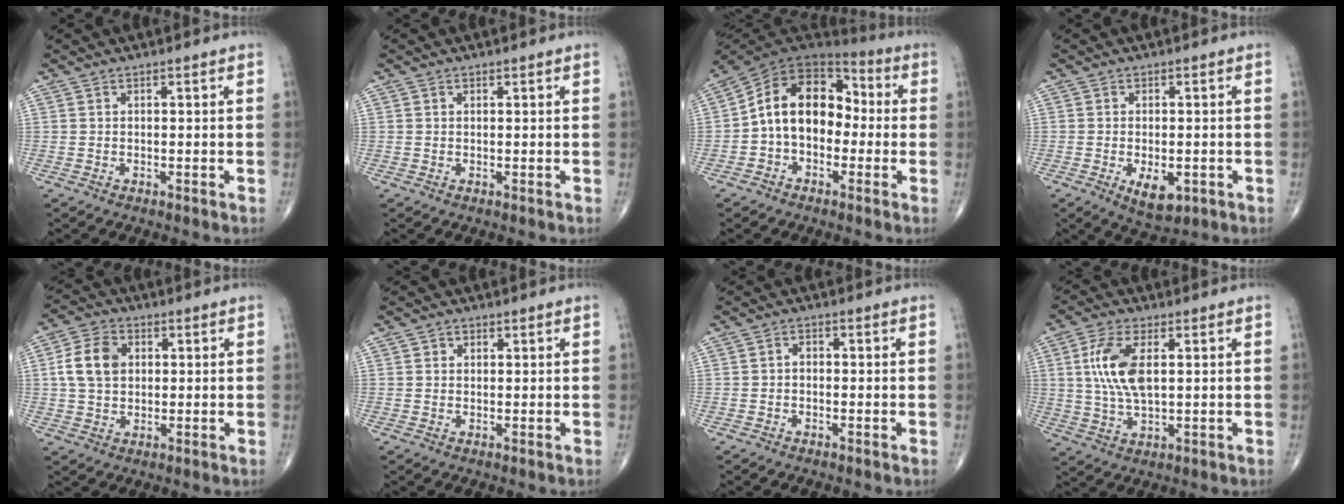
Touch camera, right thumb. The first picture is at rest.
{"total": 0.0}
{"total": 15.0, "force": [-0.9, 10.5, 10.7], "torque": [-0.151, 0.050, -0.030]}
{"total": 6.0, "force": [-1.9, 3.1, 4.8], "torque": [-0.070, -0.005, -0.020]}
{"total": 8.5, "force": [1.4, 6.2, 5.7], "torque": [-0.096, 0.008, 0.023]}
{"total": 1.3, "force": [0.6, 1.2, 0.3], "torque": [0.004, -0.002, 0.006]}
{"total": 1.4, "force": [-0.3, 1.1, 0.9], "torque": [-0.006, 0.006, -0.010]}
{"total": 10.0, "force": [2.1, 4.6, 8.7], "torque": [-0.185, -0.002, 0.041]}